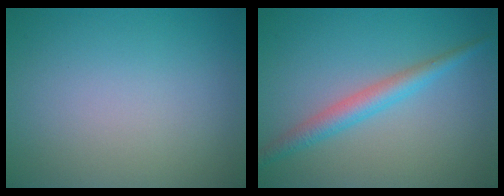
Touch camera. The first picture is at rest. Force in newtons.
{"total": 2.9, "press": 2.9, "slide": 0.1}